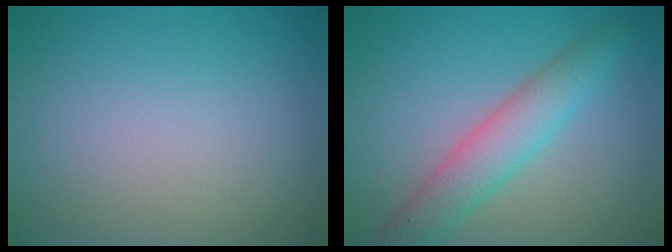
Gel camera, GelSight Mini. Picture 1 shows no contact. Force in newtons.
{"total": 4.2, "press": 4.2, "slide": 0.2}